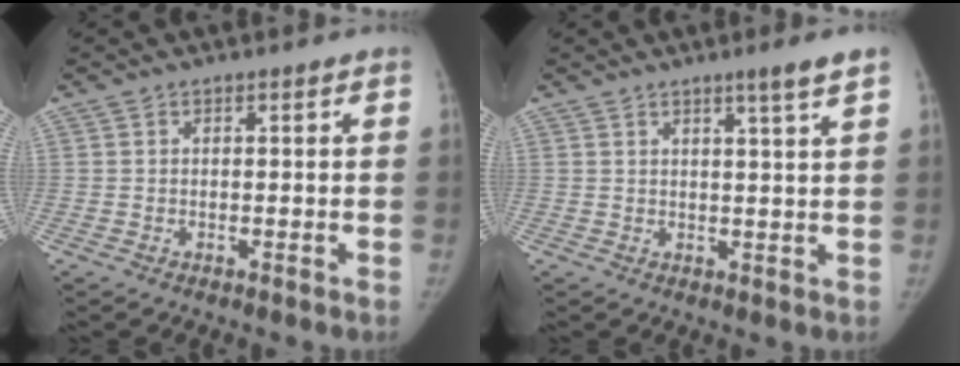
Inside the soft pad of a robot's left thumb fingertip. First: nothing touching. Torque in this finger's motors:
{"motor_torque": [0.38, 0.06, 0.67, -0.35, 0.08]}